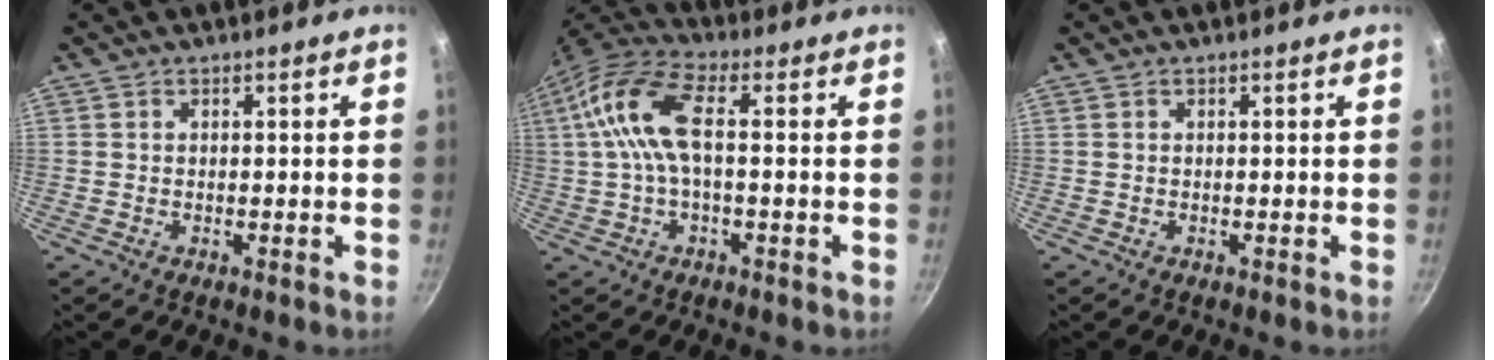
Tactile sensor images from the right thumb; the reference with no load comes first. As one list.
[{"total": 12.0, "force": [1.0, 5.1, 10.8], "torque": [-0.238, 0.027, 0.005]}, {"total": 0.0}]